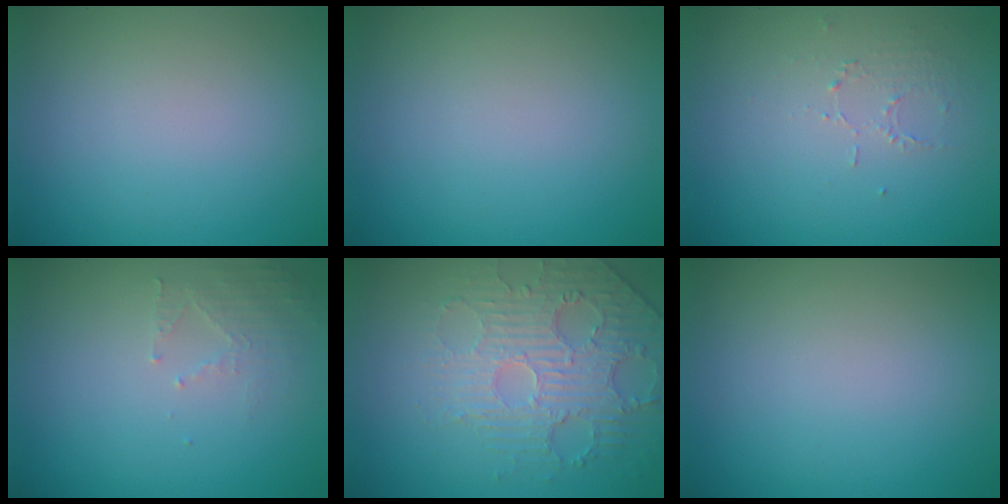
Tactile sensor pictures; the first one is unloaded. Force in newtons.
{"total": 0.0}
{"total": 1.0, "press": 0.5, "slide": 0.9}
{"total": 1.7, "press": 1.7, "slide": 0.3}
{"total": 4.6, "press": 3.6, "slide": 2.9}
{"total": 0.0}